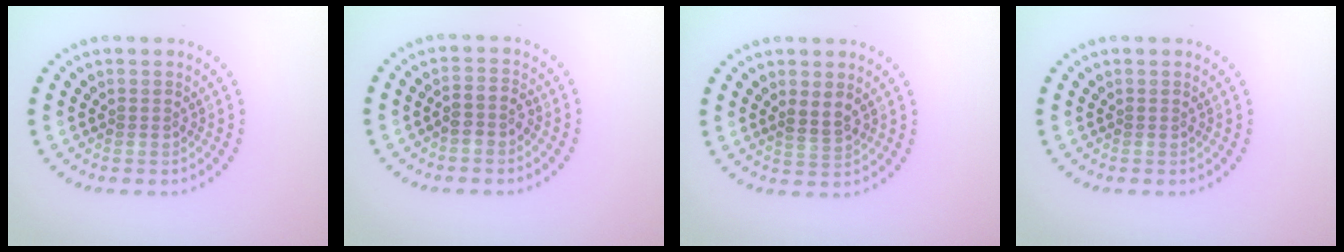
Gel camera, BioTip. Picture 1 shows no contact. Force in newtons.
{"total": 1.7, "press": 1.4, "slide": 0.9}
{"total": 1.9, "press": 1.7, "slide": 0.7}
{"total": 0.0}